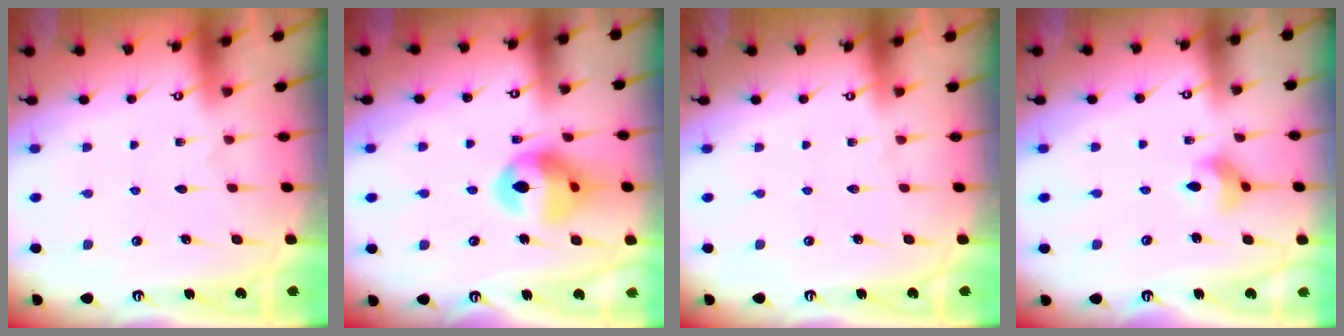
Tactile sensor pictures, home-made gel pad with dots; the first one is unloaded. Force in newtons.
{"total": 15.4, "press": 15.3, "slide": 2.0}
{"total": 0.0}
{"total": 5.4, "press": 5.4, "slide": 0.6}